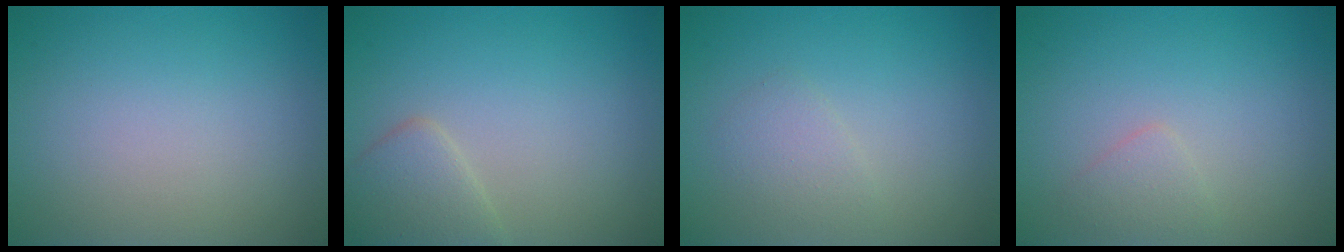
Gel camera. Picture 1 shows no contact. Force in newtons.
{"total": 2.5, "press": 2.5, "slide": 0.2}
{"total": 1.5, "press": 1.4, "slide": 0.1}
{"total": 1.2, "press": 1.2, "slide": 0.0}